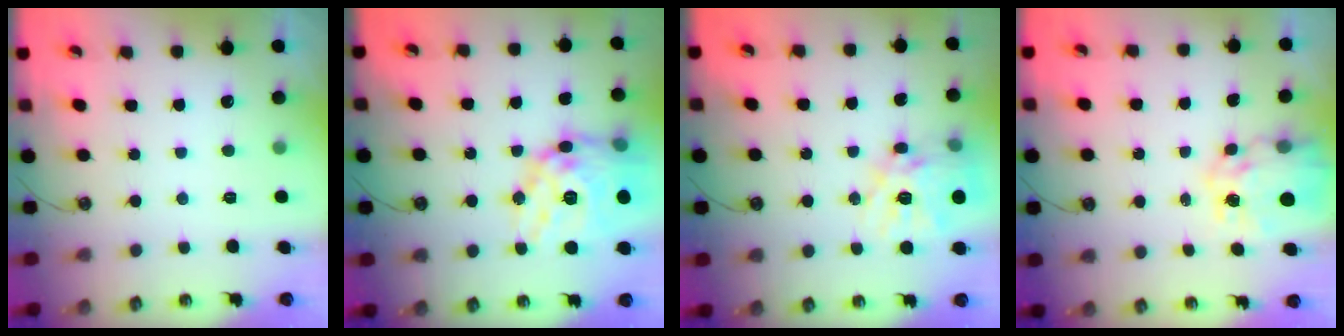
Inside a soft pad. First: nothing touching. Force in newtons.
{"total": 22.4, "press": 22.3, "slide": 2.2}
{"total": 16.0, "press": 16.0, "slide": 1.4}
{"total": 10.2, "press": 10.1, "slide": 0.9}